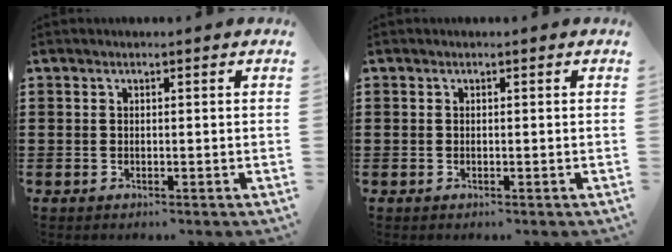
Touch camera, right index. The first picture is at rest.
{"total": 0.0}